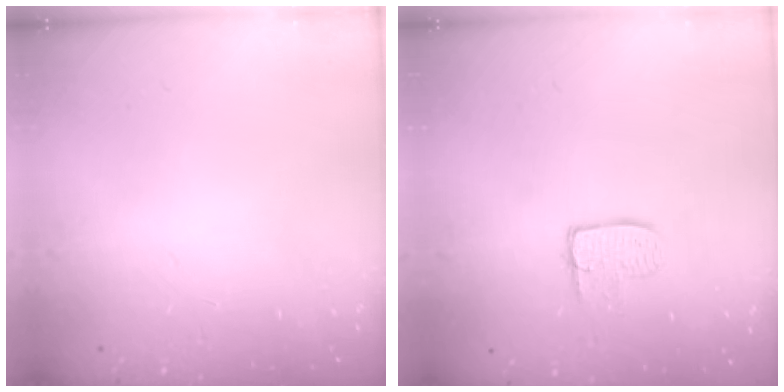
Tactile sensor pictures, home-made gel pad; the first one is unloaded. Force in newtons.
{"total": 6.2, "press": 6.2, "slide": 0.4}